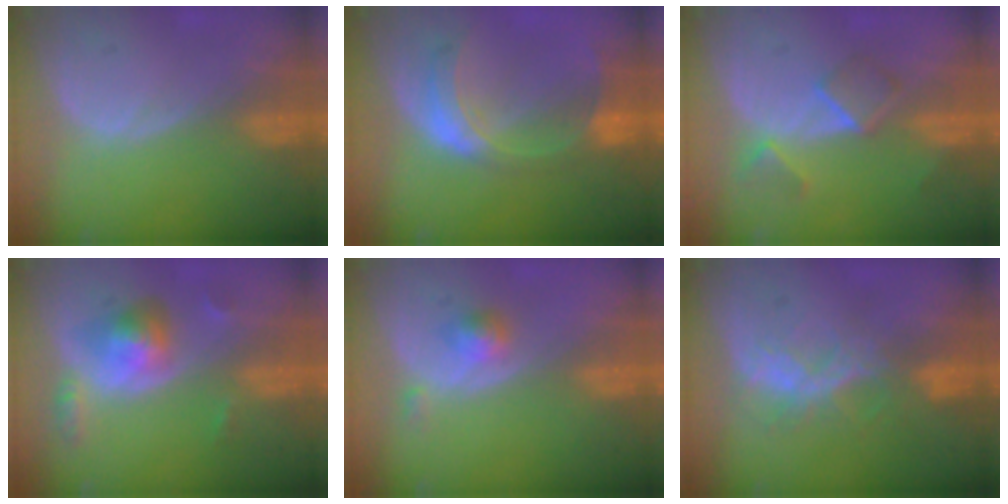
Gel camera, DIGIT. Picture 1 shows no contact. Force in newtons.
{"total": 7.7, "press": 6.8, "slide": 3.7}
{"total": 5.4, "press": 4.6, "slide": 2.8}
{"total": 5.9, "press": 5.5, "slide": 2.1}
{"total": 2.6, "press": 2.4, "slide": 1.1}
{"total": 6.6, "press": 5.7, "slide": 3.2}